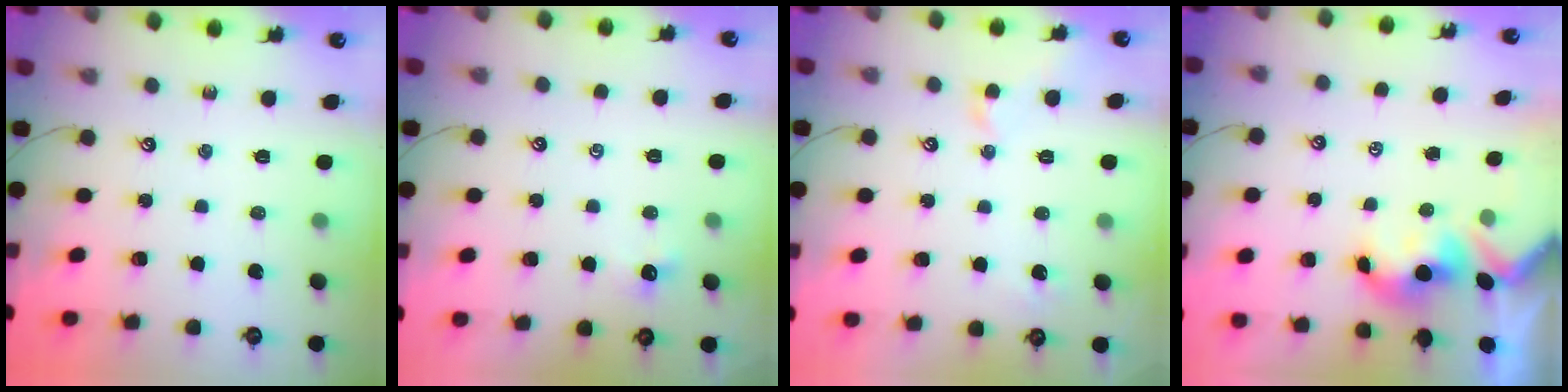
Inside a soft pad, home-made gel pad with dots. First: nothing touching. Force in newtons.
{"total": 1.0, "press": 0.9, "slide": 0.4}
{"total": 0.5, "press": 0.2, "slide": 0.5}
{"total": 1.5, "press": 1.3, "slide": 0.7}